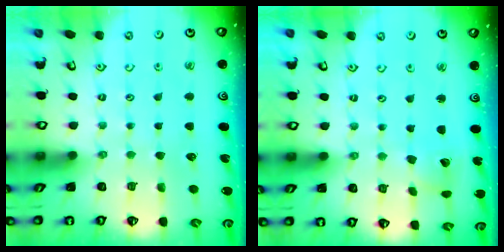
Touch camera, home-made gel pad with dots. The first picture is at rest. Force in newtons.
{"total": 2.1, "press": 2.1, "slide": 0.3}